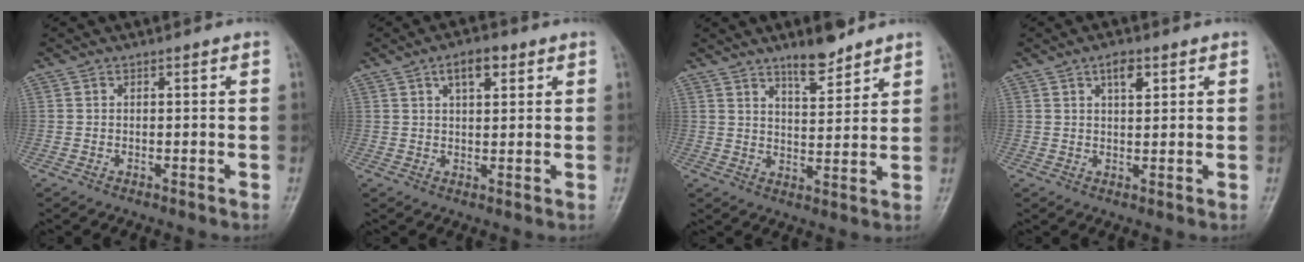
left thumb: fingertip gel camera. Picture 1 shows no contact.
{"total": 5.2, "force": [2.5, 2.5, 3.8], "torque": [-0.051, -0.003, 0.039]}
{"total": 7.1, "force": [5.6, 2.0, 3.9], "torque": [-0.046, -0.043, 0.089]}
{"total": 3.7, "force": [1.9, 1.7, 2.7], "torque": [-0.036, -0.006, 0.030]}